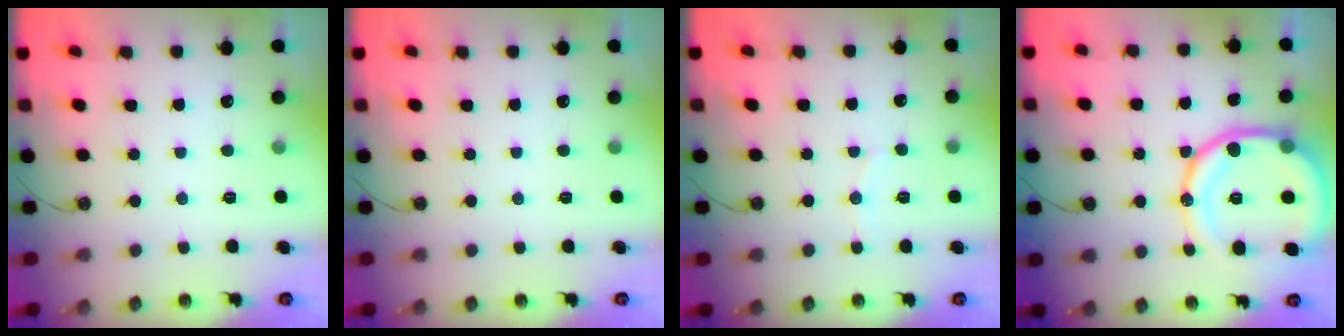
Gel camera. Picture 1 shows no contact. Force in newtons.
{"total": 0.0}
{"total": 4.1, "press": 4.0, "slide": 0.4}
{"total": 18.3, "press": 18.1, "slide": 2.0}